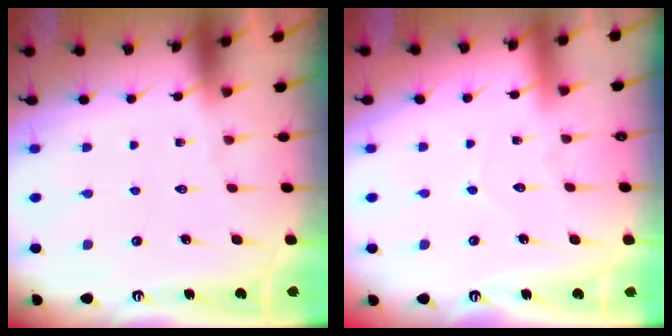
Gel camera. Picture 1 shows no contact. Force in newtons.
{"total": 3.7, "press": 3.7, "slide": 0.1}